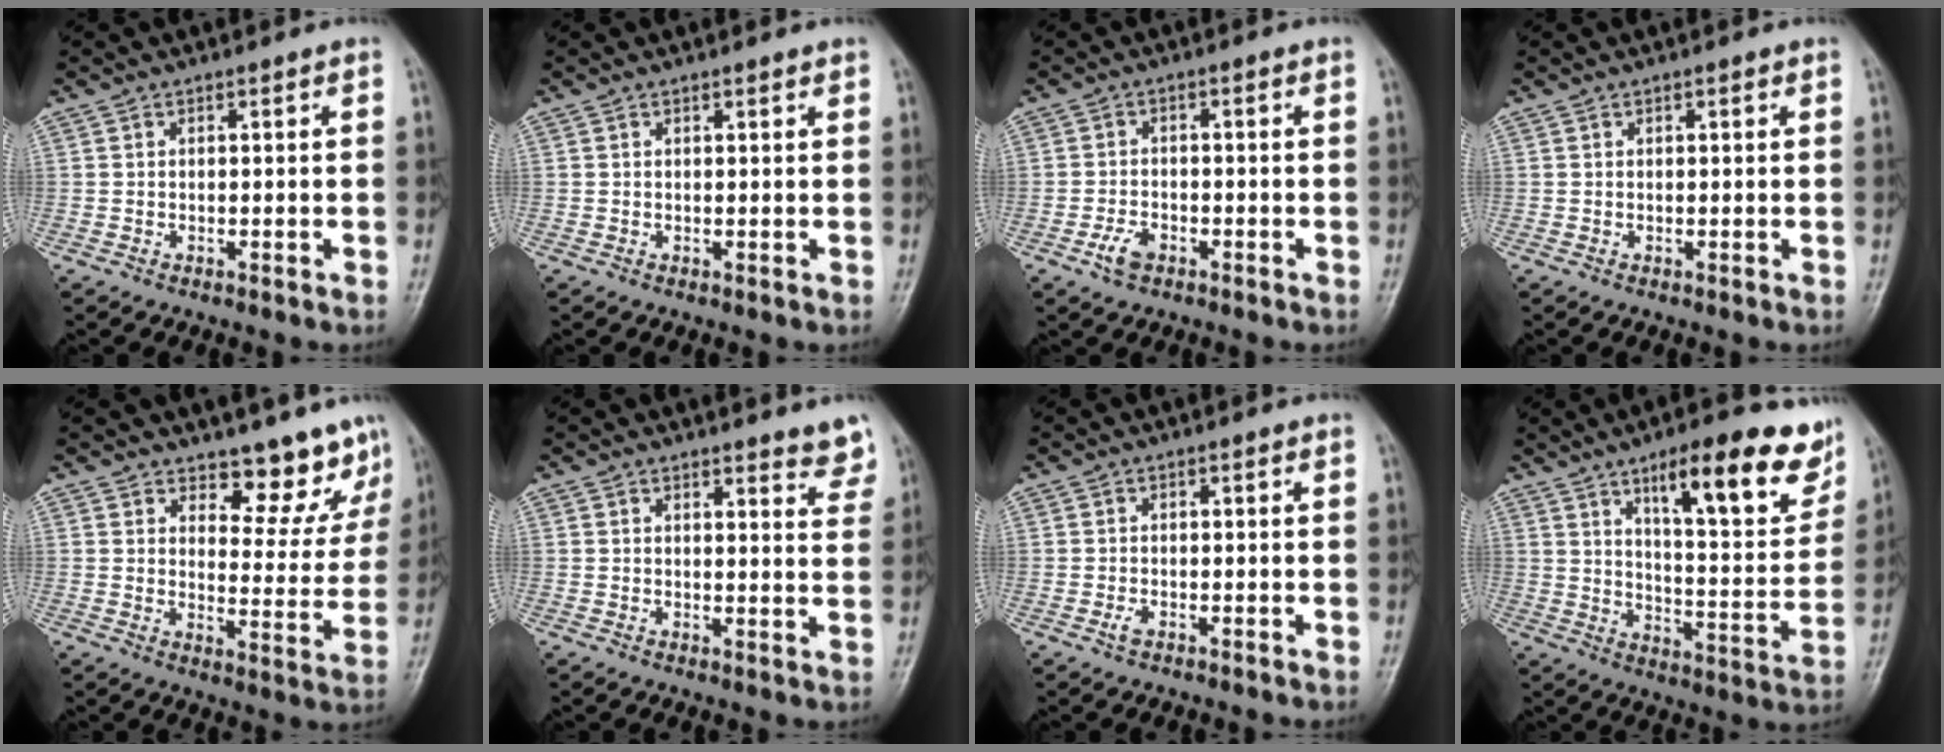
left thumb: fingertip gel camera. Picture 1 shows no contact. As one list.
[{"total": 0.7, "force": [0.5, 0.2, 0.4], "torque": [-0.006, -0.002, 0.006]}, {"total": 3.5, "force": [-1.9, 2.0, 2.1], "torque": [-0.039, 0.010, -0.035]}, {"total": 0.6, "force": [0.3, 0.2, 0.4], "torque": [-0.006, 0.000, 0.004]}, {"total": 9.7, "force": [8.1, 4.2, 3.0], "torque": [0.004, -0.067, 0.102]}, {"total": 4.5, "force": [3.9, 1.2, 2.0], "torque": [-0.005, -0.028, 0.040]}, {"total": 1.1, "force": [-0.5, 0.6, 0.8], "torque": [-0.020, -0.001, -0.012]}, {"total": 18.8, "force": [11.2, 5.5, 14.0], "torque": [-0.152, -0.056, 0.169]}]